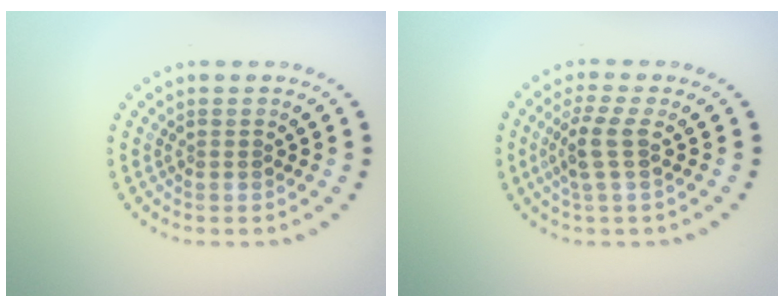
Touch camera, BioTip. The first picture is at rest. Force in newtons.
{"total": 2.6, "press": 2.0, "slide": 1.5}